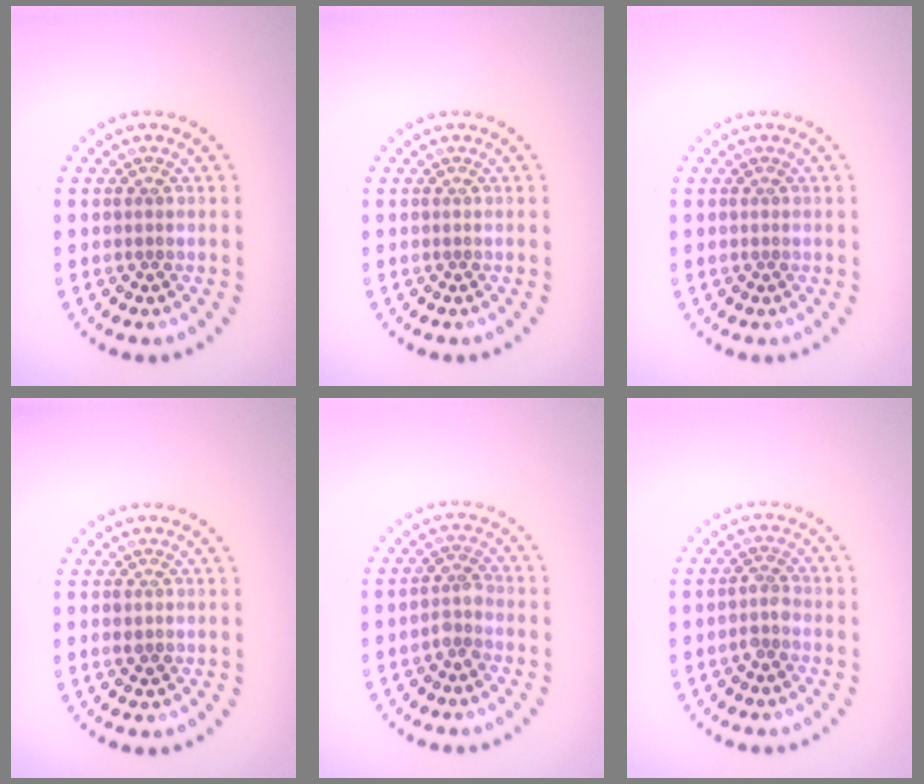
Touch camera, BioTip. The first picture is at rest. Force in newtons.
{"total": 0.0}
{"total": 0.0}
{"total": 0.9, "press": 0.9, "slide": 0.1}
{"total": 1.7, "press": 1.3, "slide": 1.2}
{"total": 1.5, "press": 1.1, "slide": 0.9}